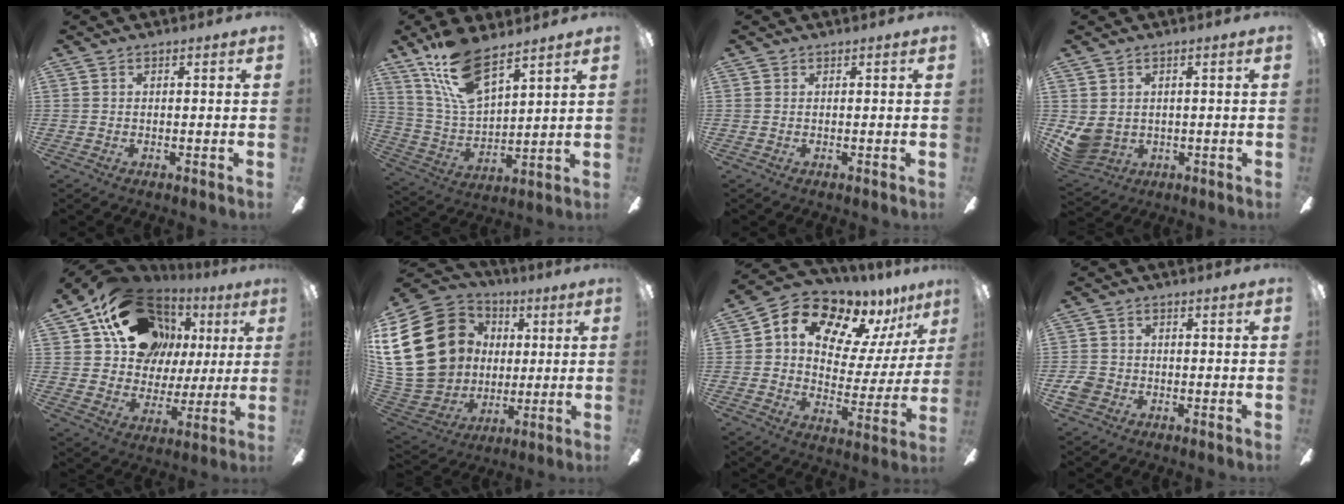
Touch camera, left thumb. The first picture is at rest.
{"total": 15.5, "force": [11.0, 5.4, 9.6], "torque": [-0.210, -0.047, 0.198]}
{"total": 0.0}
{"total": 5.8, "force": [-0.2, 5.2, 2.5], "torque": [-0.070, -0.006, -0.005]}
{"total": 20.6, "force": [11.2, 14.9, 8.8], "torque": [-0.146, -0.055, 0.223]}
{"total": 27.8, "force": [5.2, 23.0, 14.7], "torque": [-0.312, -0.002, 0.135]}
{"total": 13.9, "force": [10.4, 7.1, 5.8], "torque": [-0.107, -0.081, 0.182]}
{"total": 4.3, "force": [-1.9, 3.4, 1.6], "torque": [-0.023, 0.009, -0.036]}